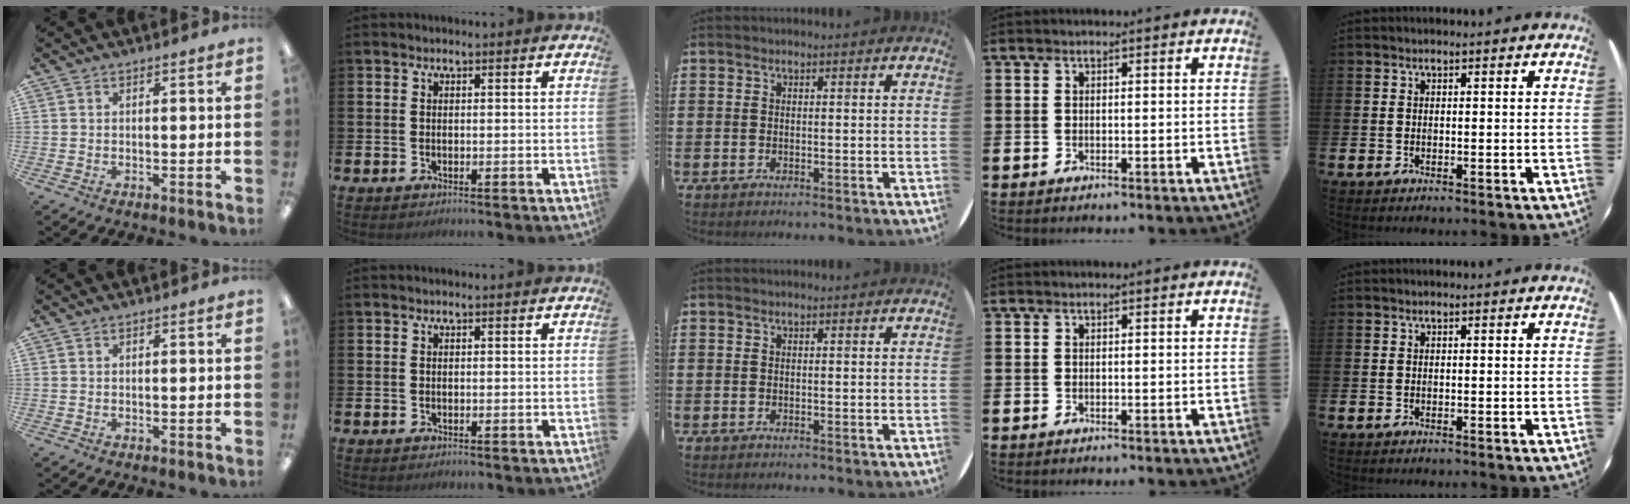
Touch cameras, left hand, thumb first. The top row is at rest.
{}